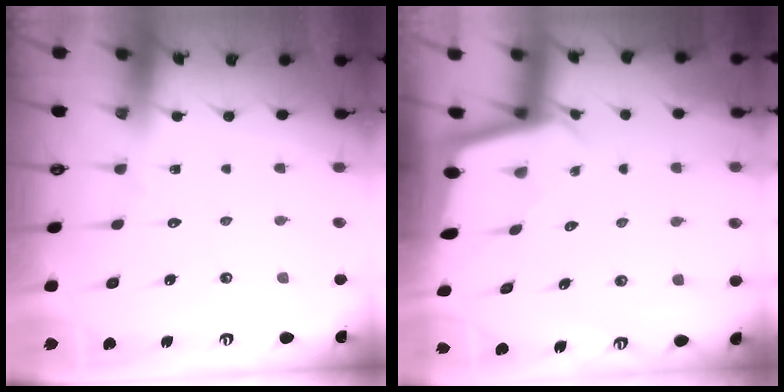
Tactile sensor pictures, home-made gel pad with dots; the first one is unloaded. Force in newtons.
{"total": 1.8, "press": 1.8, "slide": 0.1}